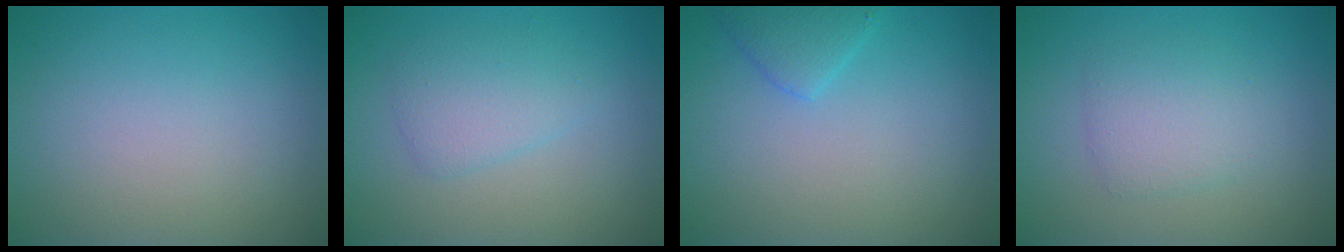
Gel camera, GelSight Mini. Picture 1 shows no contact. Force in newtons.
{"total": 2.6, "press": 2.6, "slide": 0.1}
{"total": 2.1, "press": 2.1, "slide": 0.1}
{"total": 2.7, "press": 2.7, "slide": 0.1}